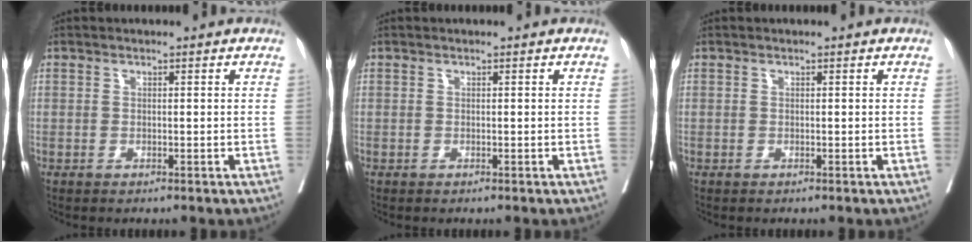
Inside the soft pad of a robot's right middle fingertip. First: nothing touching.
{"total": 0.0}
{"total": 0.0}